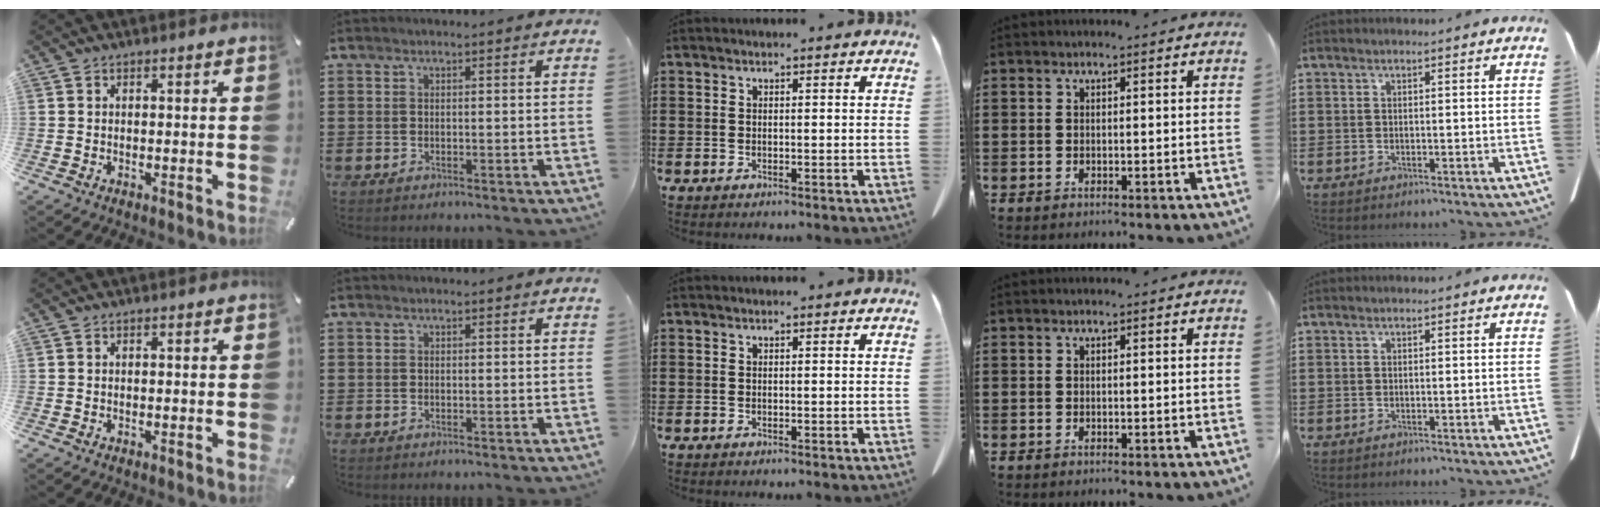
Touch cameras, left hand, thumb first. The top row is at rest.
{}